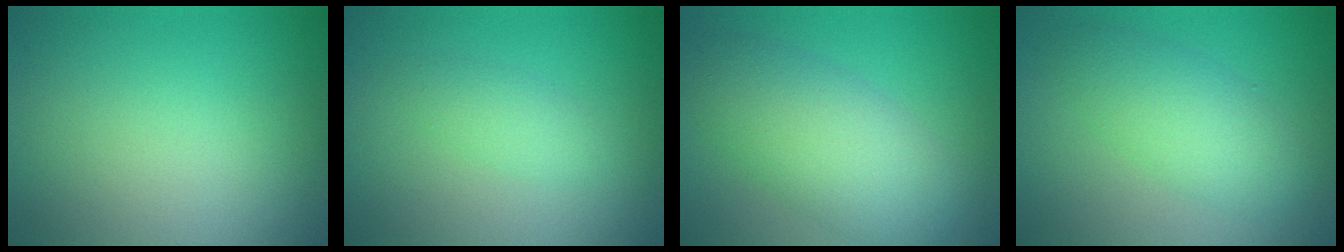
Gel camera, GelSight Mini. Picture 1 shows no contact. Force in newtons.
{"total": 1.5, "press": 1.5, "slide": 0.1}
{"total": 6.1, "press": 6.1, "slide": 0.2}
{"total": 3.8, "press": 3.8, "slide": 0.1}